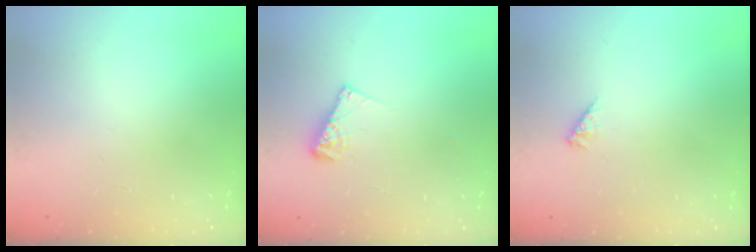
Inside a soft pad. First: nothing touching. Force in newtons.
{"total": 6.6, "press": 6.6, "slide": 0.8}
{"total": 1.9, "press": 1.9, "slide": 0.3}